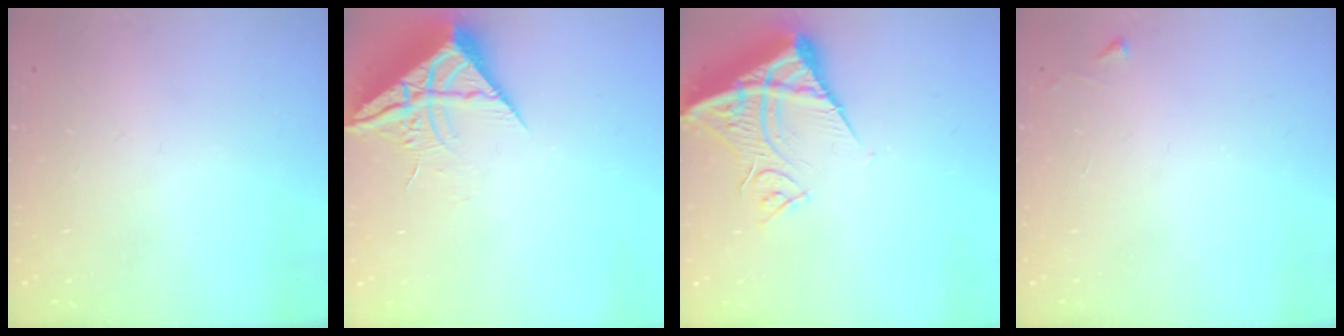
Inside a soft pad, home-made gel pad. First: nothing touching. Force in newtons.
{"total": 10.0, "press": 9.9, "slide": 1.0}
{"total": 13.5, "press": 13.3, "slide": 1.8}
{"total": 2.3, "press": 2.3, "slide": 0.4}